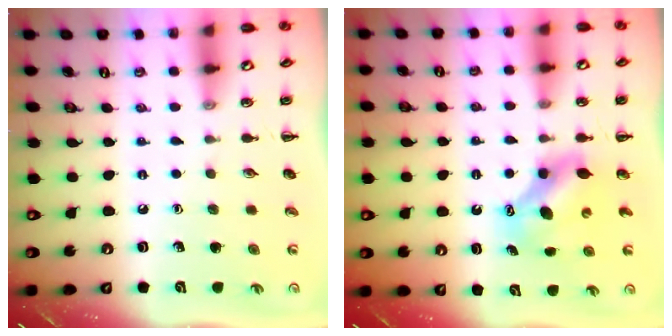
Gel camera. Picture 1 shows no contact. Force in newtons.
{"total": 7.1, "press": 7.1, "slide": 1.0}